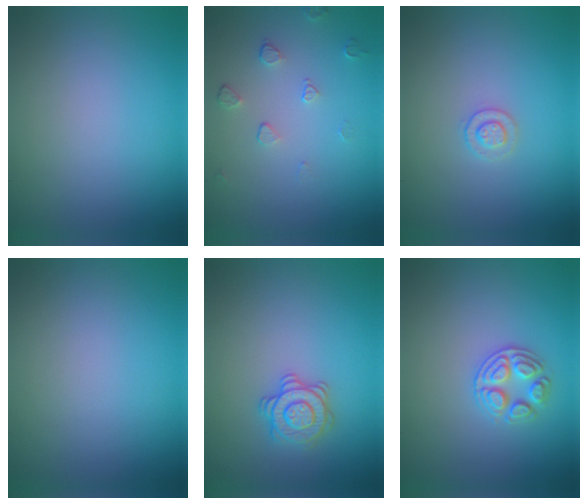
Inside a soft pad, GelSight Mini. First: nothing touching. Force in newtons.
{"total": 1.5, "press": 0.9, "slide": 1.1}
{"total": 1.5, "press": 1.5, "slide": 0.1}
{"total": 0.0}
{"total": 2.8, "press": 2.8, "slide": 0.4}
{"total": 2.8, "press": 2.7, "slide": 0.7}